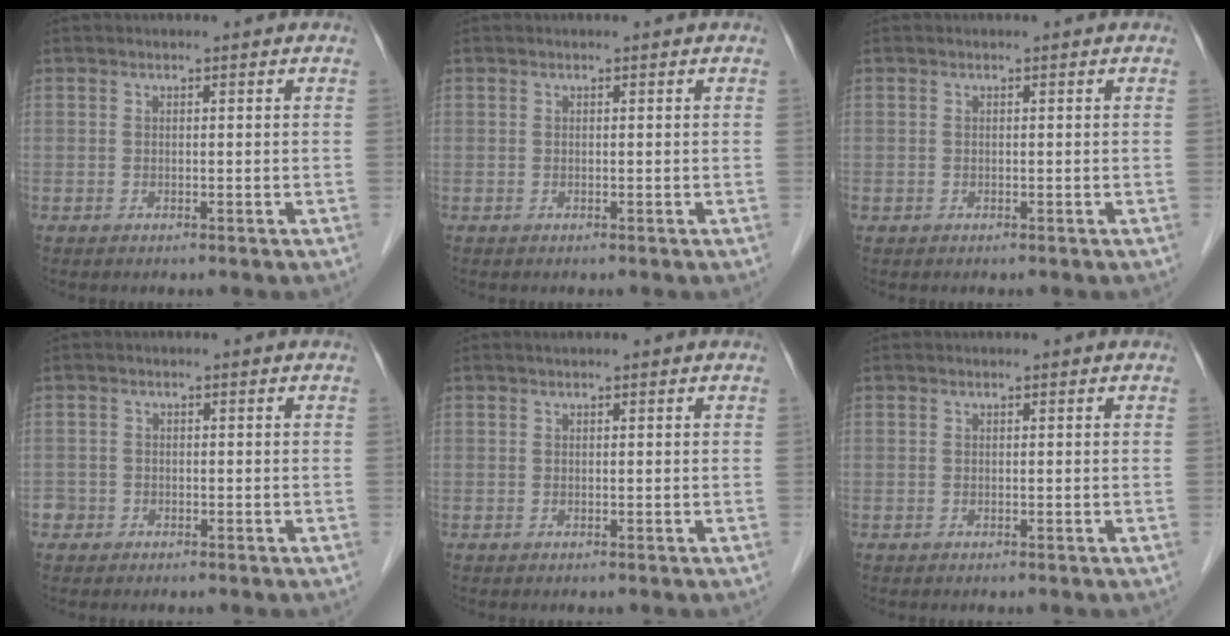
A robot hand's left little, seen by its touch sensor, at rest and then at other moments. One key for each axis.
{"total": 0.0}
{"total": 0.0}
{"total": 1.5, "fx": -0.9, "fy": 1.2, "fz": -0.1, "tx": -0.001, "ty": 0.007, "tz": -0.019}
{"total": 0.0}
{"total": 0.0}